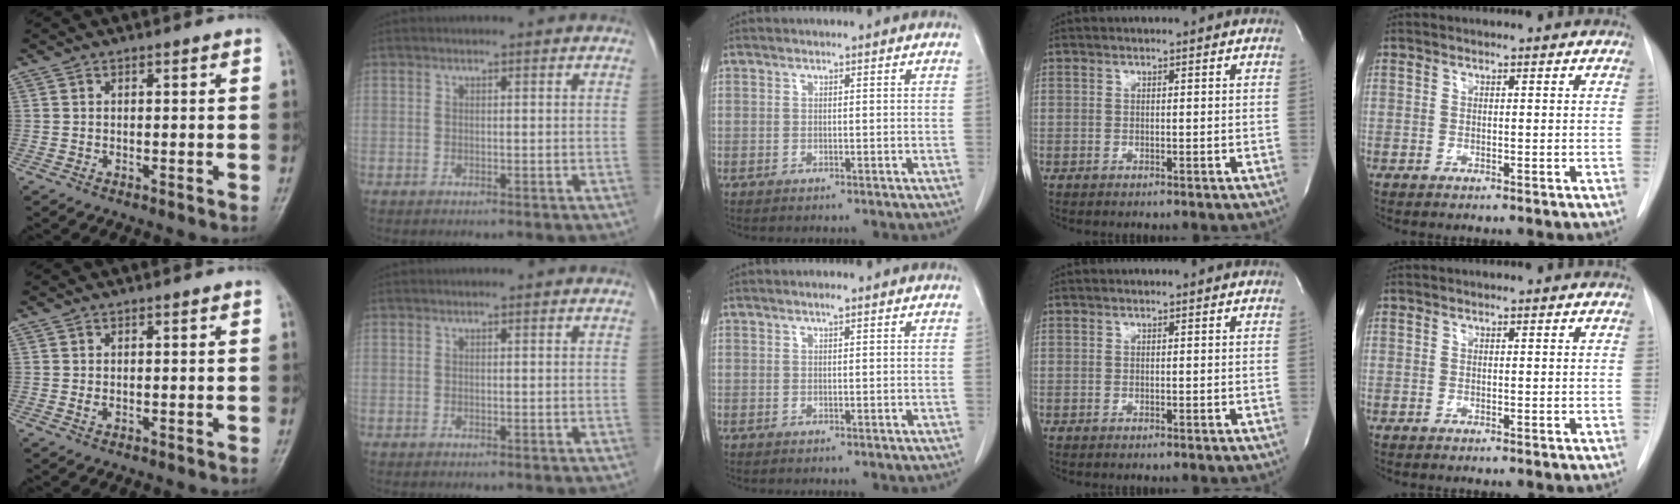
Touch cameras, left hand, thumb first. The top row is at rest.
{"thumb": {"total": 1.1, "force": [0.2, 0.6, 1.0], "torque": [-0.015, 0.002, 0.008]}, "middle": {"total": 0.7, "force": [0.5, 0.1, 0.5], "torque": [-0.011, 0.001, 0.008]}}